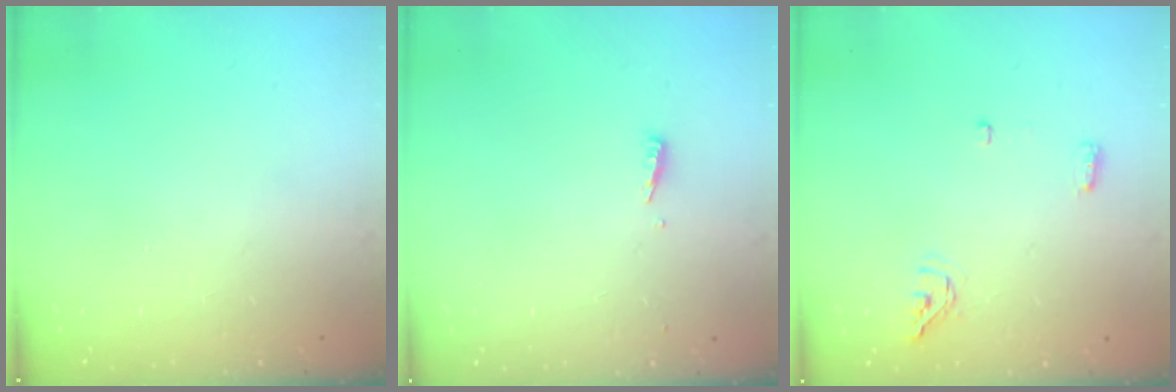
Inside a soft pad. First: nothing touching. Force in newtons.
{"total": 3.1, "press": 3.1, "slide": 0.3}
{"total": 4.9, "press": 4.8, "slide": 1.0}